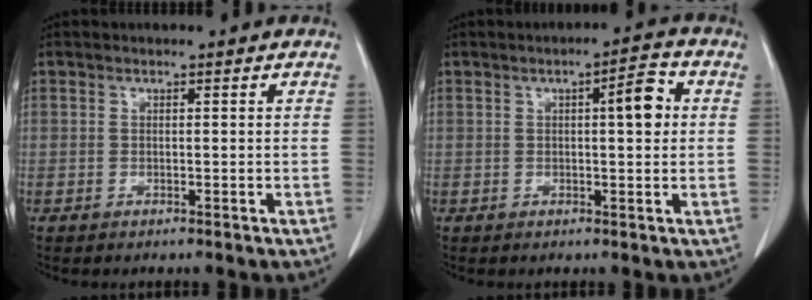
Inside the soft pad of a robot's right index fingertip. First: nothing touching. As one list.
[{"total": 4.9, "force": [0.9, 1.0, 4.7], "torque": [-0.066, 0.010, 0.010]}]